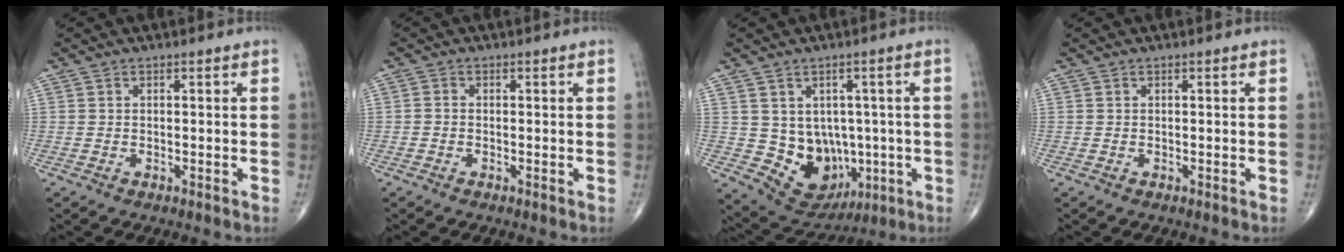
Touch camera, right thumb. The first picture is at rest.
{"total": 0.8, "force": [-0.3, 0.6, 0.5], "torque": [-0.006, 0.001, -0.008]}
{"total": 11.0, "force": [-1.2, 9.0, 6.2], "torque": [-0.043, 0.009, 0.011]}
{"total": 0.0}